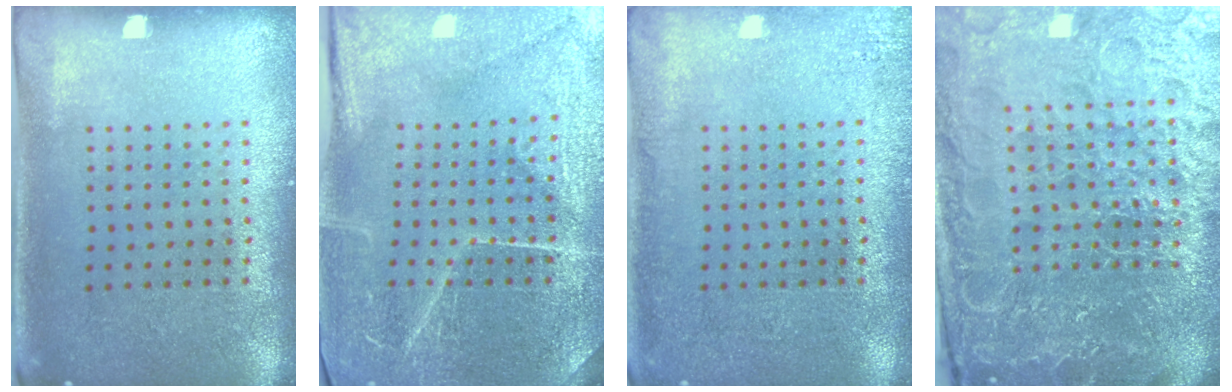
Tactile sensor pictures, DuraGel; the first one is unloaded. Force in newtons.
{"total": 4.0, "press": 3.9, "slide": 1.1}
{"total": 1.8, "press": 1.8, "slide": 0.3}
{"total": 6.2, "press": 5.5, "slide": 2.8}